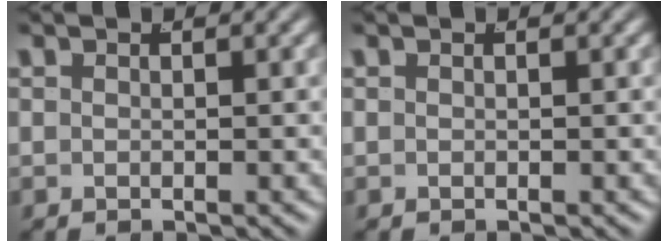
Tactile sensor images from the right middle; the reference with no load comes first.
{"total": 0.0}